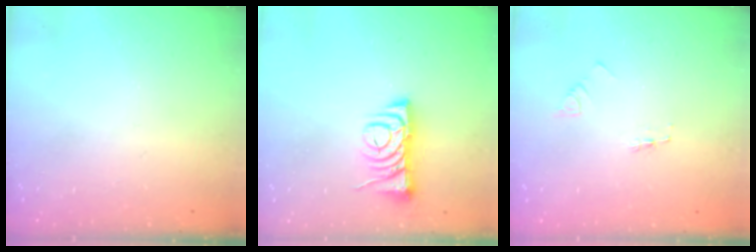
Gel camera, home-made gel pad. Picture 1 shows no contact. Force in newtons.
{"total": 9.8, "press": 9.7, "slide": 1.1}
{"total": 1.8, "press": 1.8, "slide": 0.2}